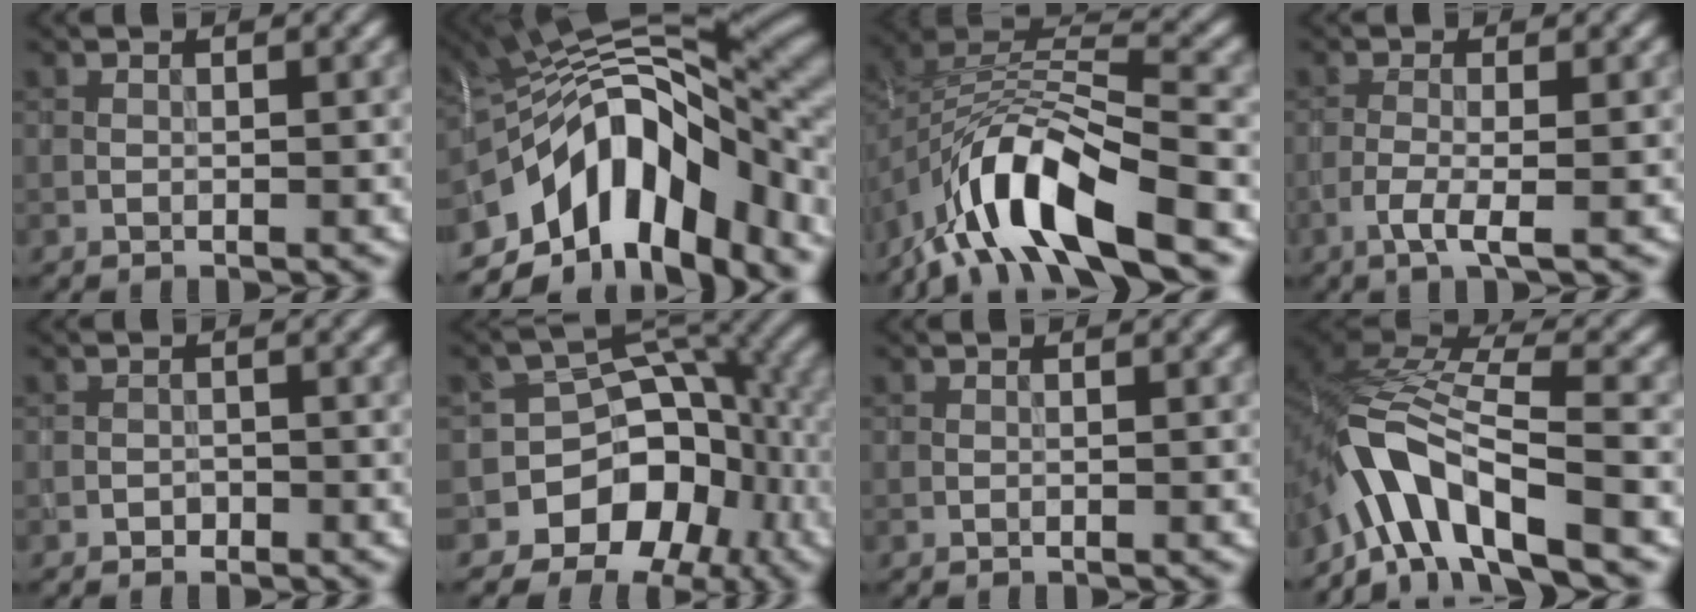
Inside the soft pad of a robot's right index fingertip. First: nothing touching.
{"total": 13.7, "force": [-5.1, 6.9, 10.7], "torque": [-0.153, 0.017, -0.092]}
{"total": 10.6, "force": [-6.5, 3.8, 7.4], "torque": [-0.132, 0.002, -0.129]}
{"total": 2.4, "force": [-1.0, 0.5, 2.2], "torque": [-0.043, 0.003, -0.027]}
{"total": 0.8, "force": [-0.5, 0.5, 0.2], "torque": [0.000, 0.000, -0.010]}
{"total": 9.0, "force": [-4.4, 7.2, 3.2], "torque": [-0.027, 0.022, -0.087]}
{"total": 0.0}
{"total": 9.2, "force": [-5.5, 3.1, 6.8], "torque": [-0.119, 0.007, -0.112]}